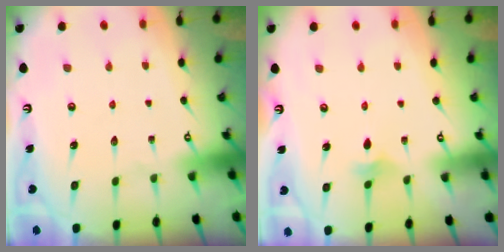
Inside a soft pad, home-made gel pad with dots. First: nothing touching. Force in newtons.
{"total": 2.5, "press": 2.4, "slide": 0.6}